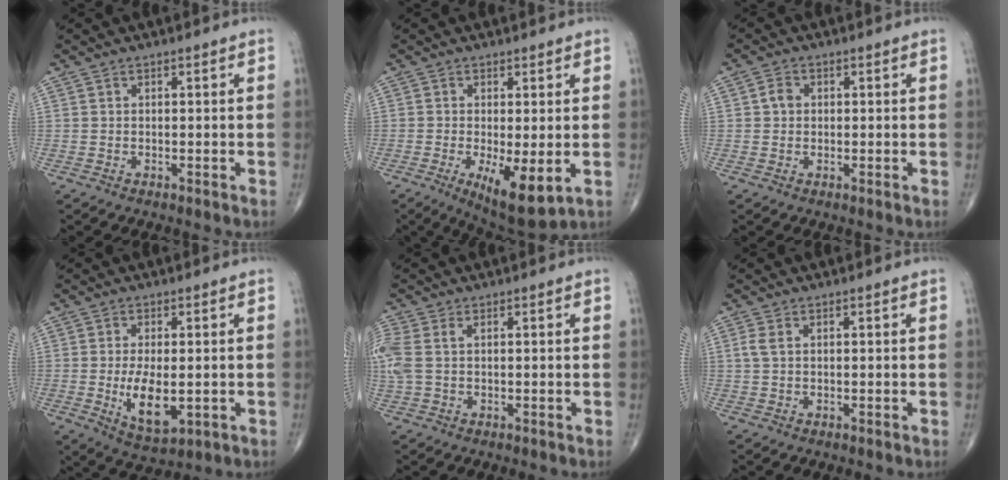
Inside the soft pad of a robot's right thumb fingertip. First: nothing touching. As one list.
[{"total": 9.3, "force": [-2.3, 3.1, 8.5], "torque": [-0.136, -0.023, -0.029]}, {"total": 2.3, "force": [0.2, 1.9, 1.2], "torque": [-0.012, 0.005, 0.001]}, {"total": 8.4, "force": [-1.2, 3.8, 7.4], "torque": [-0.124, -0.018, -0.011]}, {"total": 5.5, "force": [0.9, 3.3, 4.3], "torque": [-0.147, 0.022, 0.023]}, {"total": 1.7, "force": [0.5, 0.9, 1.4], "torque": [-0.041, 0.009, 0.013]}]